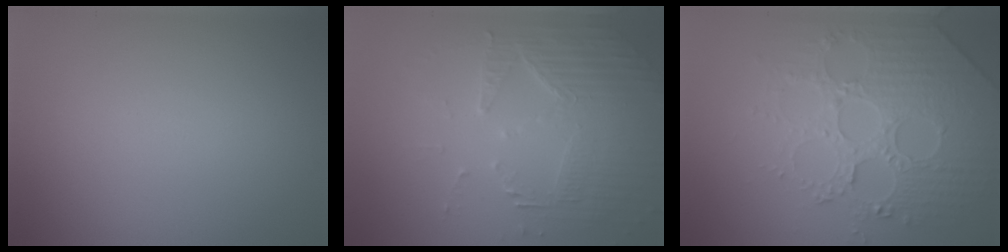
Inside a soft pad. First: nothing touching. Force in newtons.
{"total": 4.6, "press": 4.2, "slide": 1.9}
{"total": 5.4, "press": 5.1, "slide": 1.9}